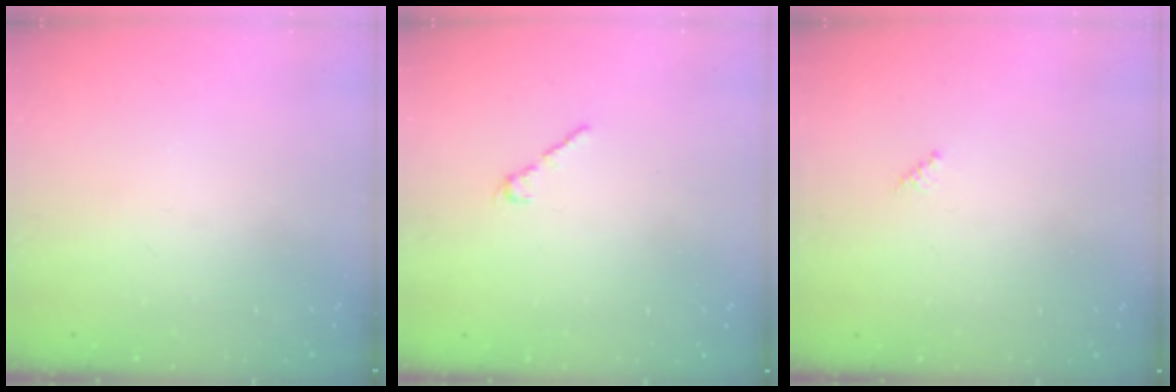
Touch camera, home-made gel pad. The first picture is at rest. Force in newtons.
{"total": 2.5, "press": 2.4, "slide": 0.7}
{"total": 2.0, "press": 2.0, "slide": 0.2}